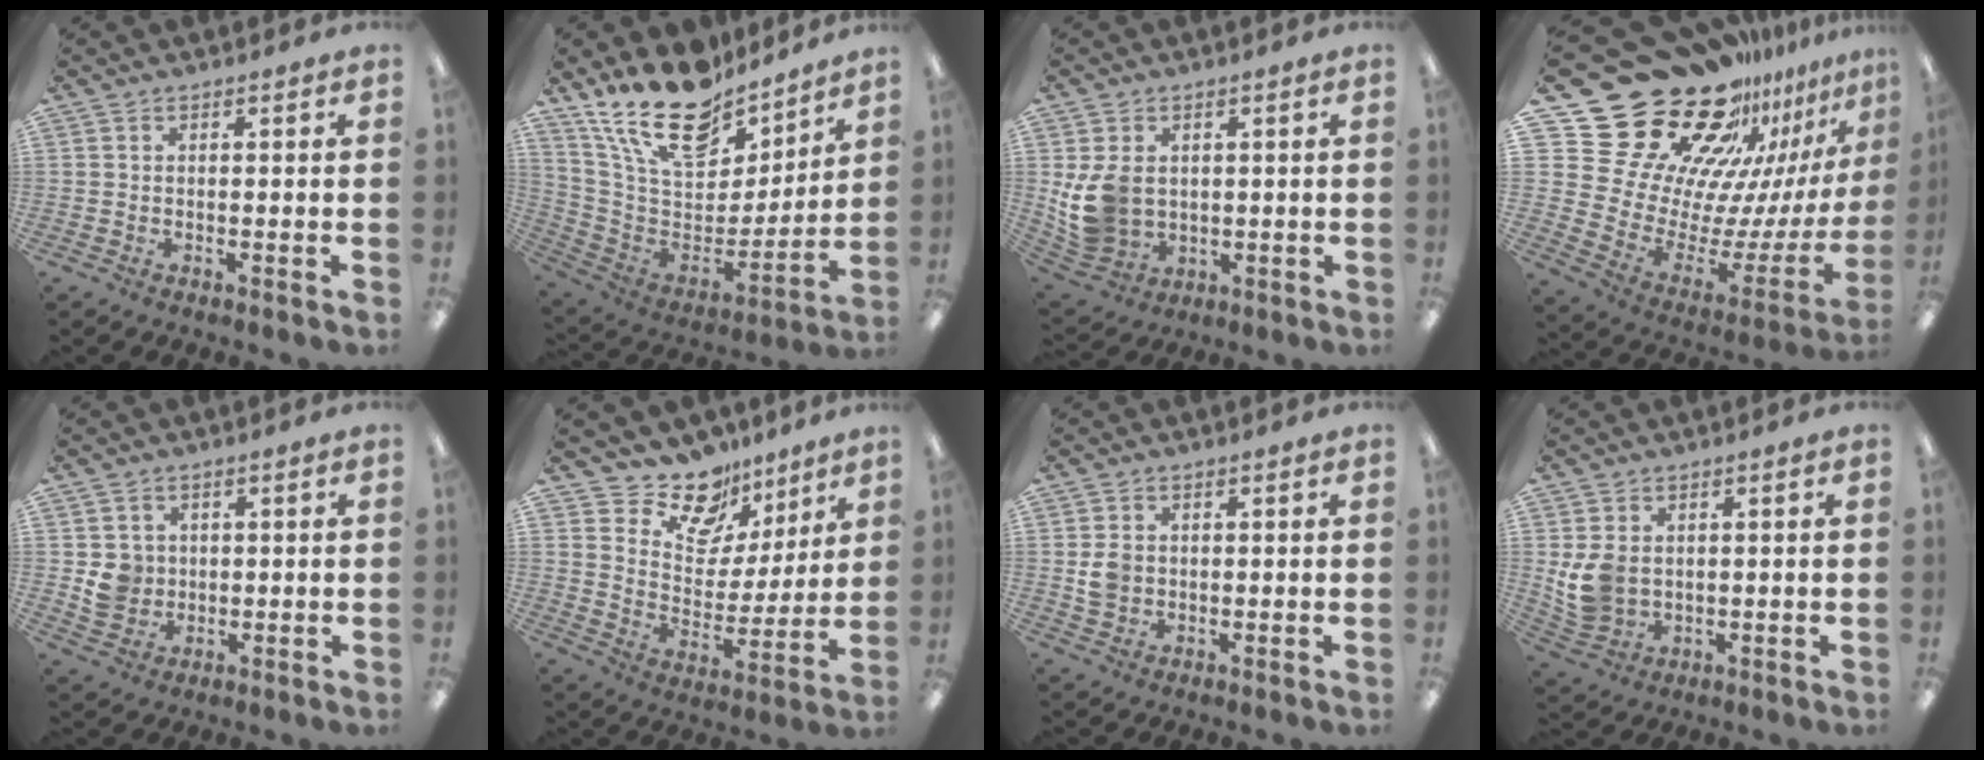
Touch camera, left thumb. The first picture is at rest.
{"total": 21.7, "force": [16.5, 10.1, 9.8], "torque": [-0.184, -0.111, 0.298]}
{"total": 10.0, "force": [1.0, 8.1, 5.8], "torque": [-0.141, 0.011, 0.025]}
{"total": 31.9, "force": [22.1, 18.0, 14.4], "torque": [-0.228, -0.215, 0.452]}
{"total": 5.3, "force": [0.5, 5.1, 1.5], "torque": [-0.014, 0.004, 0.009]}
{"total": 14.7, "force": [11.3, 8.2, 4.5], "torque": [-0.084, -0.078, 0.211]}
{"total": 4.0, "force": [0.3, 3.4, 2.0], "torque": [-0.031, 0.004, 0.005]}
{"total": 7.7, "force": [0.9, 6.2, 4.5], "torque": [-0.103, 0.006, 0.021]}